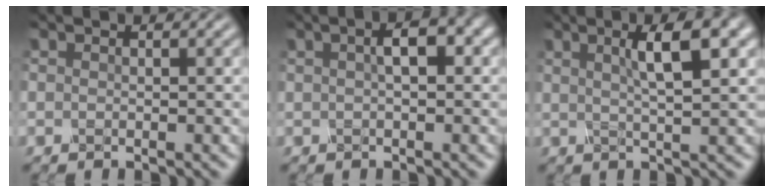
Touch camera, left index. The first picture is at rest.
{"total": 2.6, "force": [0.3, 1.0, 2.4], "torque": [-0.044, 0.008, 0.003]}
{"total": 4.5, "force": [1.4, 0.9, 4.2], "torque": [-0.059, 0.006, 0.018]}